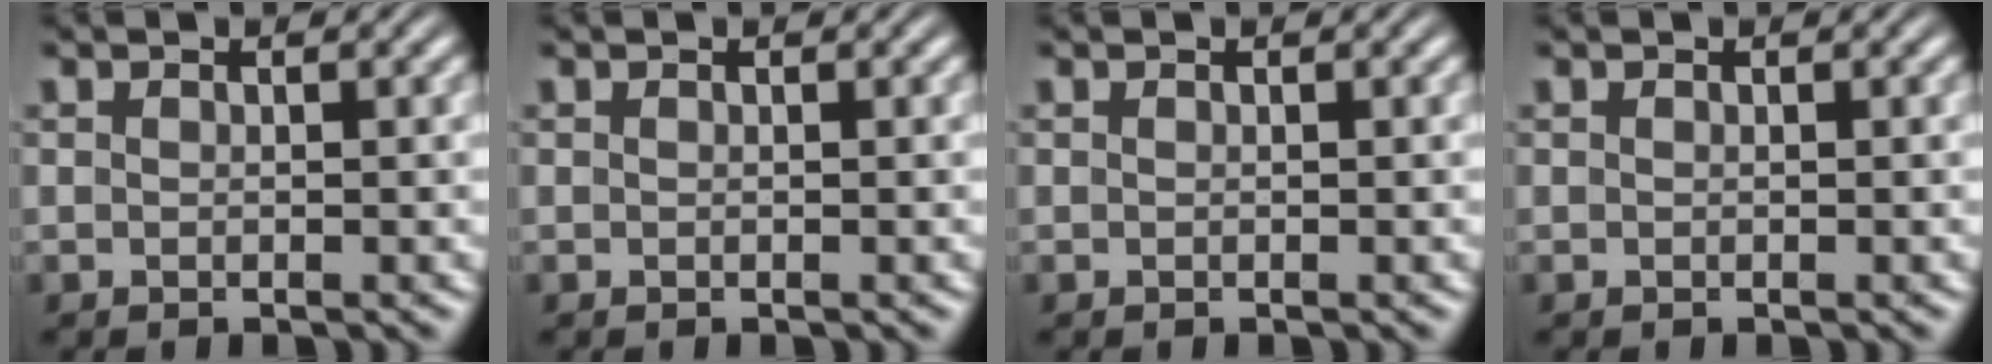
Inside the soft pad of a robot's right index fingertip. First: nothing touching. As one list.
[{"total": 0.0}, {"total": 0.0}, {"total": 0.0}]